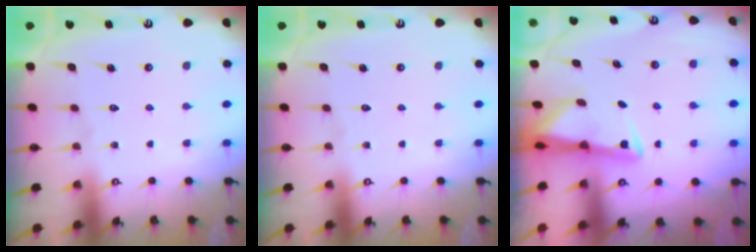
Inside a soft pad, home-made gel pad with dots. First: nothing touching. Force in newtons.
{"total": 0.0}
{"total": 2.8, "press": 2.8, "slide": 0.5}